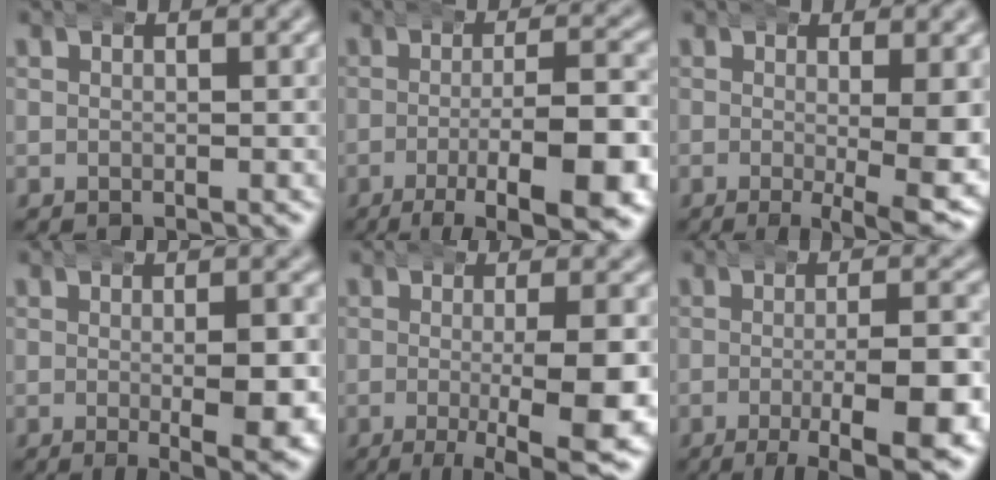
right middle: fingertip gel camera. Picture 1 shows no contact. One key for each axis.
{"total": 10.9, "fx": -6.6, "fy": 2.7, "fz": 8.3, "tx": -0.117, "ty": -0.027, "tz": -0.084}
{"total": 7.1, "fx": -2.5, "fy": 1.7, "fz": 6.5, "tx": -0.088, "ty": -0.017, "tz": -0.035}
{"total": 6.9, "fx": -1.7, "fy": 2.1, "fz": 6.3, "tx": -0.085, "ty": -0.007, "tz": -0.023}
{"total": 9.3, "fx": -4.6, "fy": 2.1, "fz": 7.8, "tx": -0.107, "ty": -0.022, "tz": -0.062}
{"total": 10.0, "fx": -5.7, "fy": 2.5, "fz": 7.8, "tx": -0.102, "ty": -0.022, "tz": -0.077}